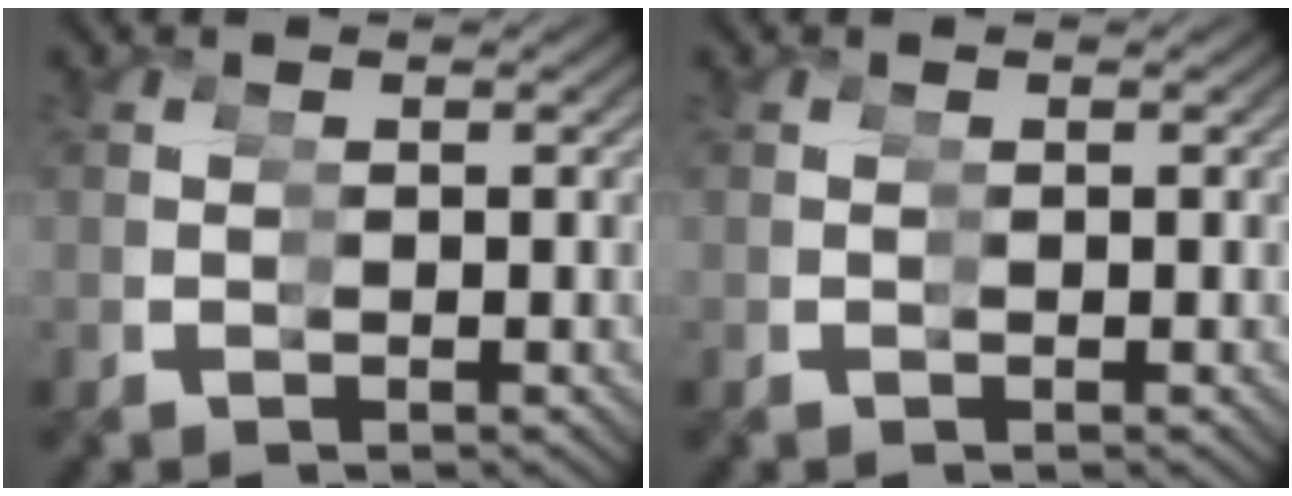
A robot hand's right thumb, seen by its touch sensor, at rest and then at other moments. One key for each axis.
{"total": 0.0}